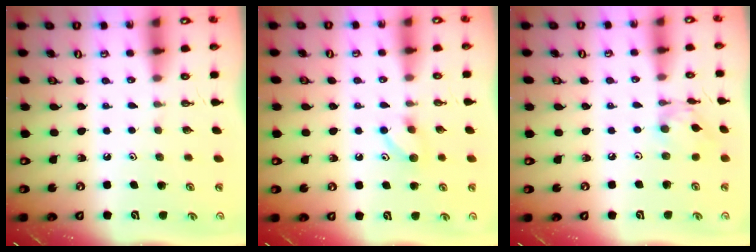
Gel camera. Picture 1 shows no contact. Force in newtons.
{"total": 6.1, "press": 6.0, "slide": 0.9}
{"total": 4.6, "press": 4.5, "slide": 0.3}